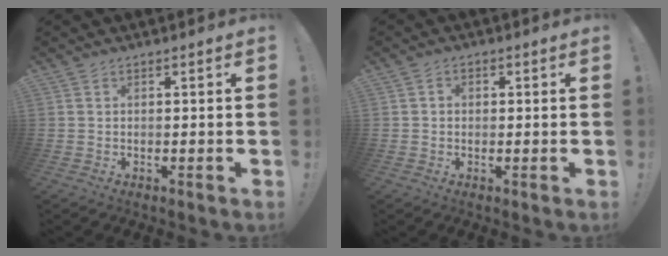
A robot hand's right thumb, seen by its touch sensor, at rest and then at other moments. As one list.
[{"total": 1.7, "force": [-0.5, 1.4, 0.8], "torque": [-0.006, 0.003, -0.011]}]